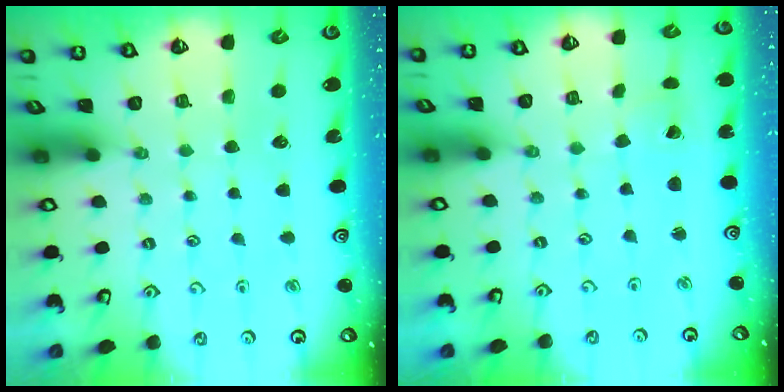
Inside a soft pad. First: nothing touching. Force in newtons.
{"total": 2.6, "press": 2.6, "slide": 0.2}